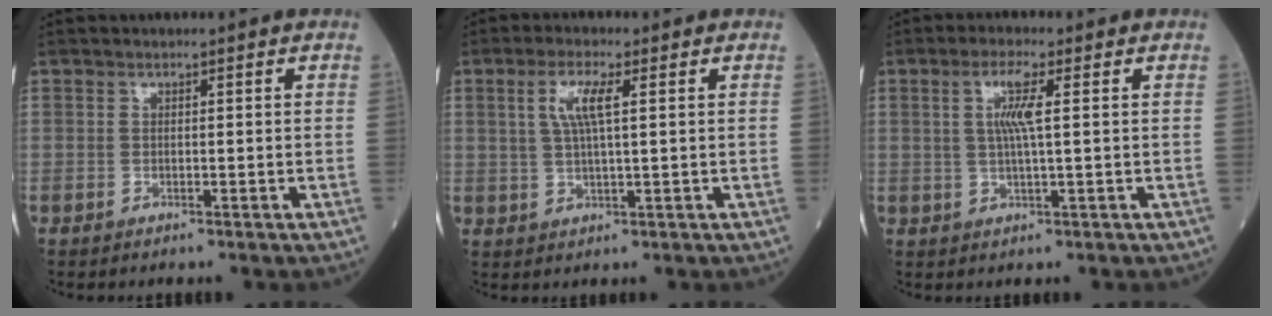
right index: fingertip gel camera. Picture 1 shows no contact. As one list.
[{"total": 5.0, "force": [1.6, 0.6, 4.7], "torque": [-0.100, 0.006, 0.033]}, {"total": 4.6, "force": [1.1, 0.0, 4.5], "torque": [-0.089, 0.004, 0.021]}]